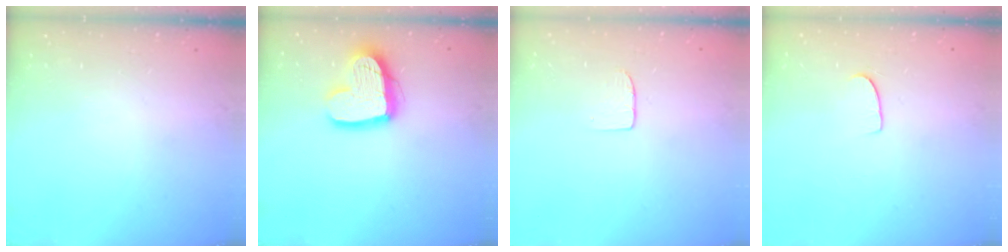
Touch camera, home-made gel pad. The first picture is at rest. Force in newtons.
{"total": 14.9, "press": 14.8, "slide": 1.4}
{"total": 3.7, "press": 3.7, "slide": 0.3}
{"total": 5.4, "press": 5.4, "slide": 0.4}